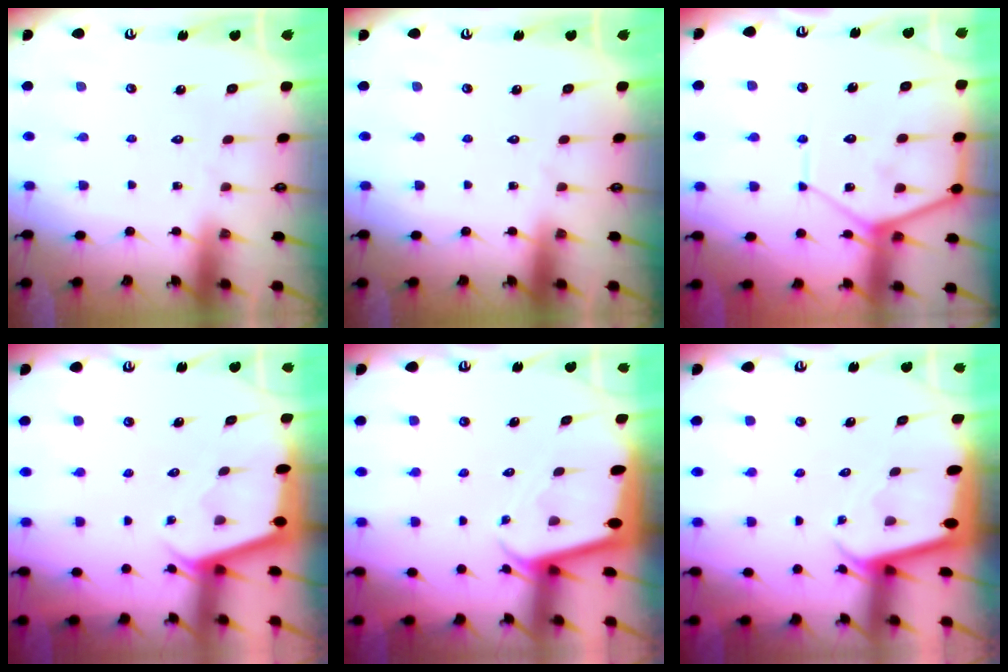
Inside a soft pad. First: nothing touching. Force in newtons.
{"total": 0.0}
{"total": 11.6, "press": 11.6, "slide": 1.1}
{"total": 2.6, "press": 2.6, "slide": 0.2}
{"total": 2.1, "press": 2.1, "slide": 0.2}
{"total": 2.0, "press": 2.0, "slide": 0.1}